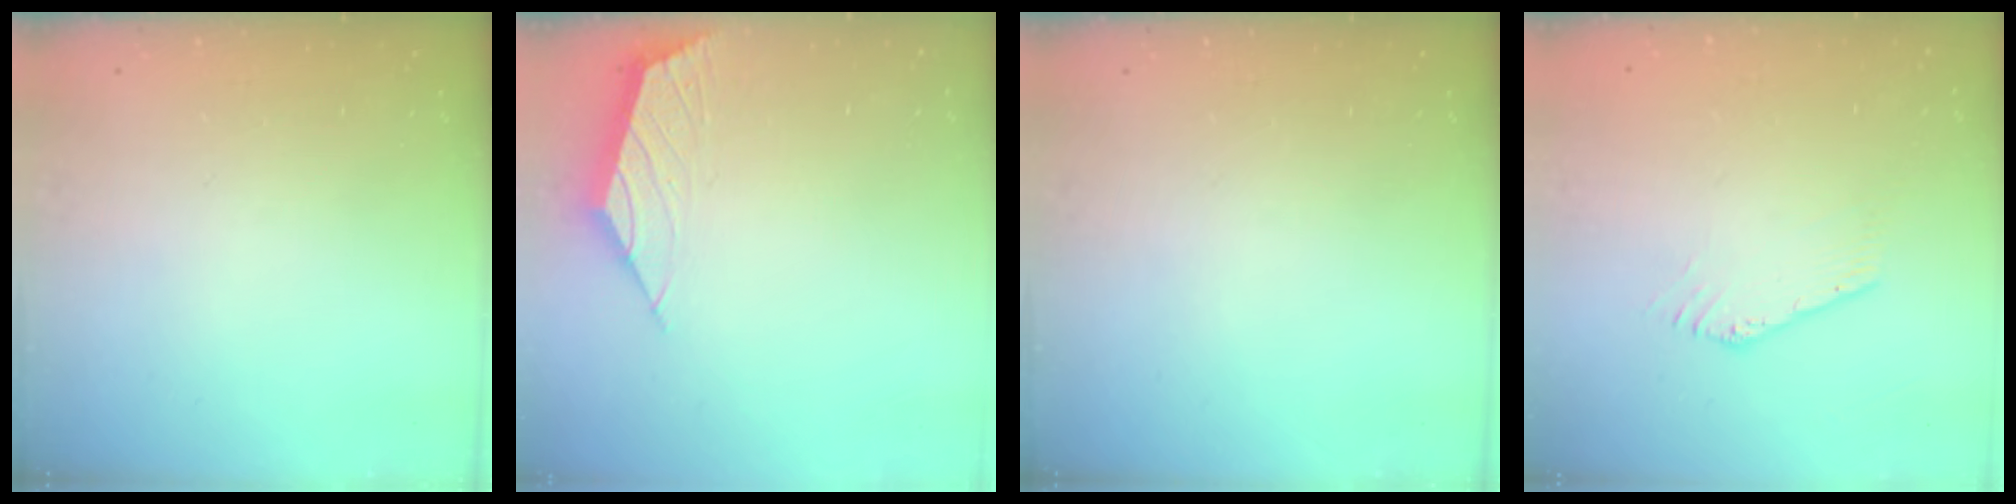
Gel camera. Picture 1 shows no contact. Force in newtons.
{"total": 2.0, "press": 2.0, "slide": 0.5}
{"total": 0.0}
{"total": 1.6, "press": 1.6, "slide": 0.1}